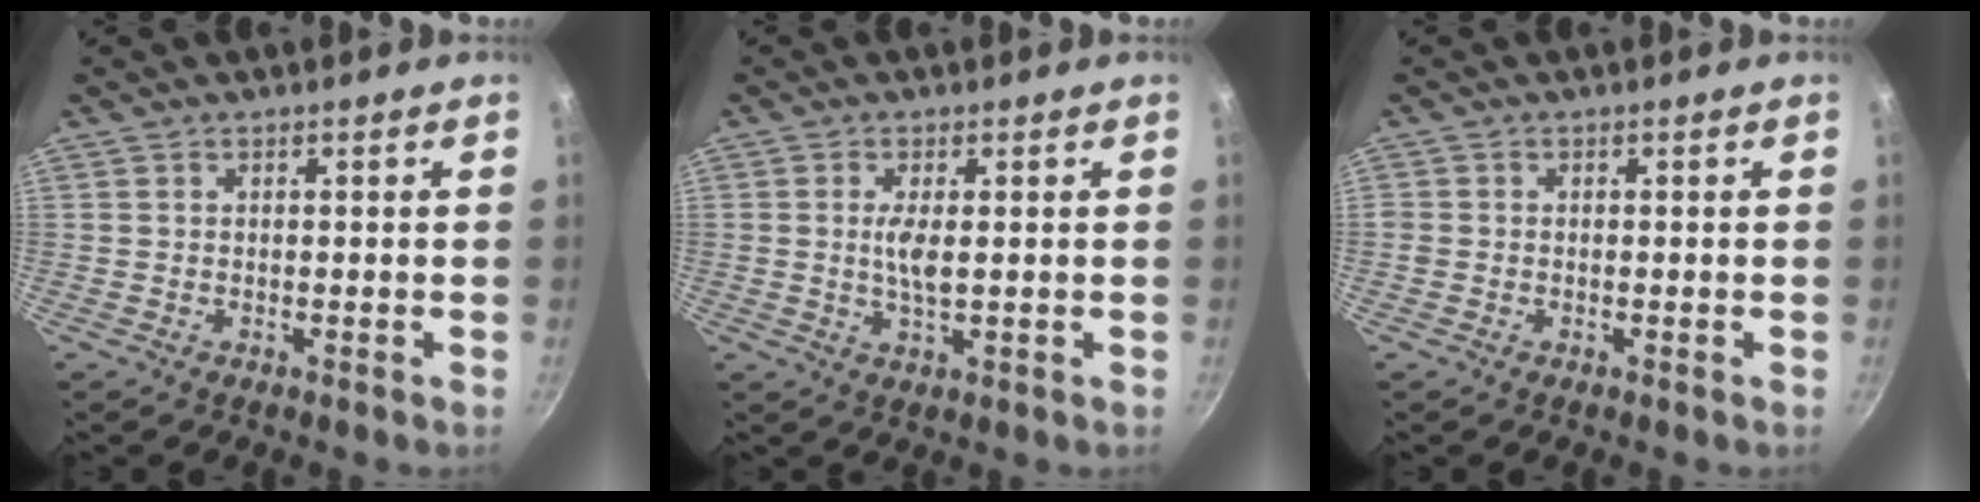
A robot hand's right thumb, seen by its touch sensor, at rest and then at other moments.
{"total": 3.8, "force": [0.5, 1.3, 3.6], "torque": [-0.074, -0.003, 0.009]}
{"total": 0.9, "force": [-0.3, 0.8, 0.3], "torque": [-0.005, 0.001, -0.007]}